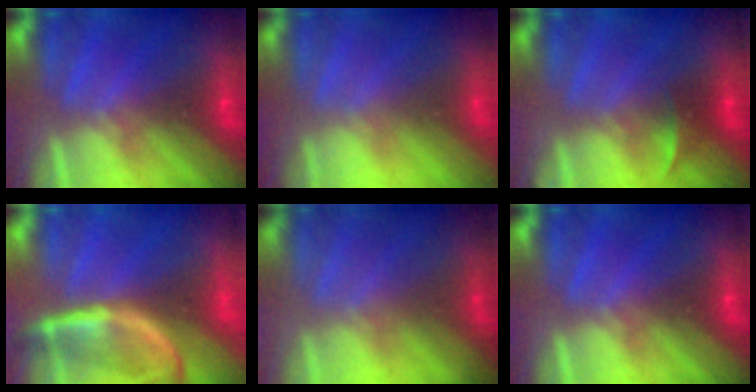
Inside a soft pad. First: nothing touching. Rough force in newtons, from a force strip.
{"total": 2.4}
{"total": 2.2}
{"total": 2.3}
{"total": 1.1}
{"total": 0.0}